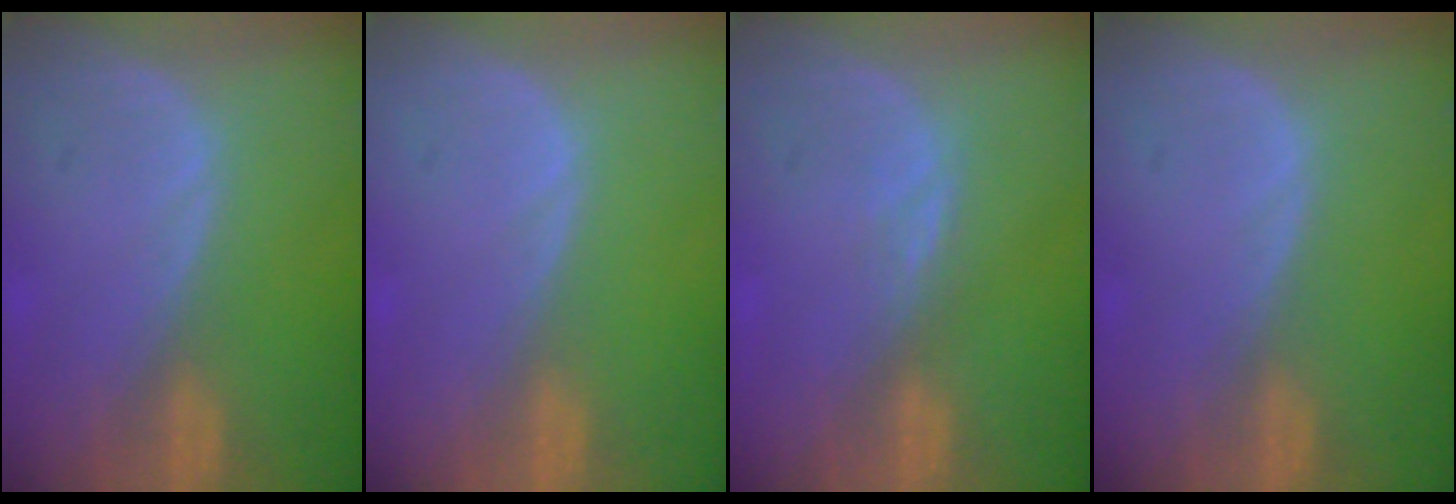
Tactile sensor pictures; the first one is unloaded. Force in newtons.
{"total": 0.0}
{"total": 1.4, "press": 1.4, "slide": 0.3}
{"total": 0.0}